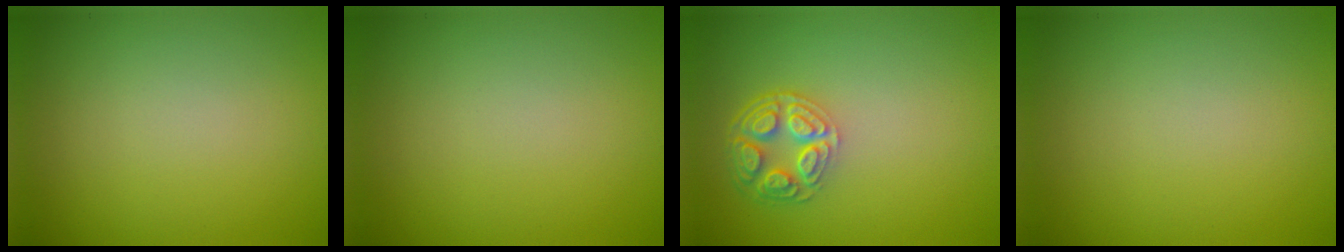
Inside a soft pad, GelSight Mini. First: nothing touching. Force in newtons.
{"total": 0.0}
{"total": 4.3, "press": 3.3, "slide": 2.8}
{"total": 0.0}